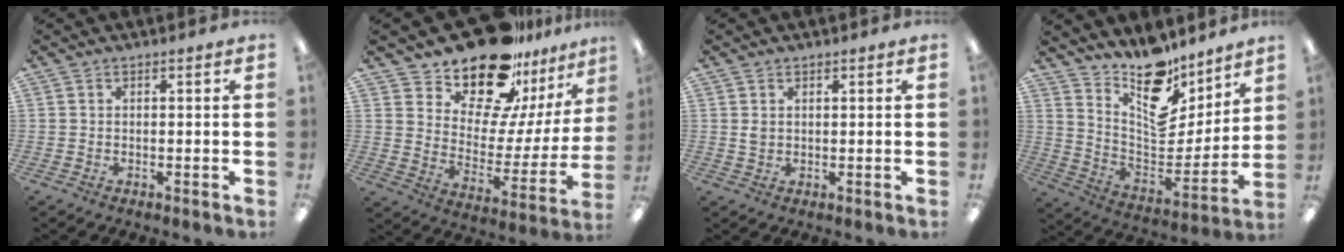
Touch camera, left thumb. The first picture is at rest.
{"total": 20.4, "force": [17.2, 8.1, 7.5], "torque": [-0.128, -0.138, 0.301]}
{"total": 1.6, "force": [0.6, 1.2, 0.8], "torque": [-0.017, 0.003, 0.011]}
{"total": 15.5, "force": [12.2, 7.1, 6.5], "torque": [-0.102, -0.113, 0.218]}